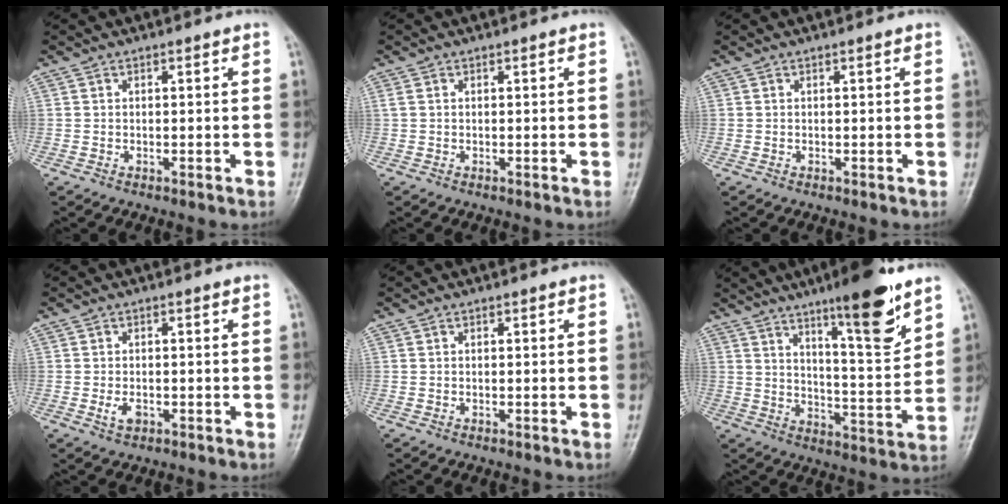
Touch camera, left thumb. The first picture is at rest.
{"total": 0.6, "force": [0.2, 0.4, 0.5], "torque": [-0.014, 0.009, 0.006]}
{"total": 0.0}
{"total": 2.4, "force": [-0.8, 1.4, 1.7], "torque": [-0.030, 0.000, -0.013]}
{"total": 0.0}
{"total": 14.9, "force": [9.7, 2.6, 11.1], "torque": [-0.147, -0.066, 0.153]}